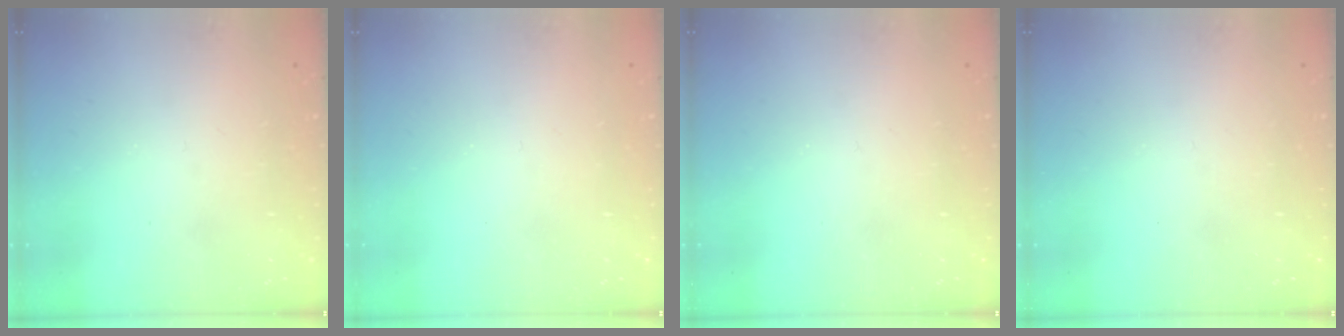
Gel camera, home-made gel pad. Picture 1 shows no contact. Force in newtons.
{"total": 0.0}
{"total": 0.0}
{"total": 0.0}